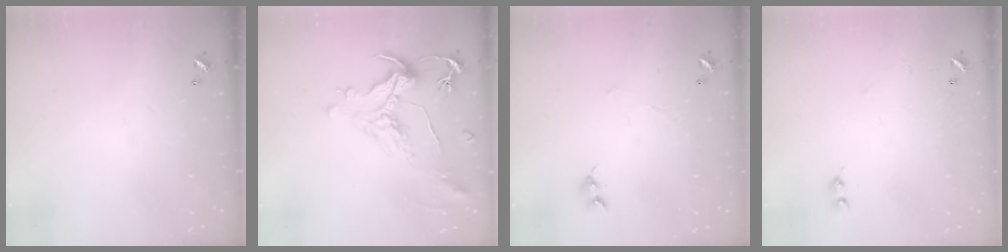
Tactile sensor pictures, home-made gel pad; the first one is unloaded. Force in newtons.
{"total": 1.2, "press": 0.7, "slide": 1.0}
{"total": 0.7, "press": 0.3, "slide": 0.6}
{"total": 7.6, "press": 7.6, "slide": 0.6}